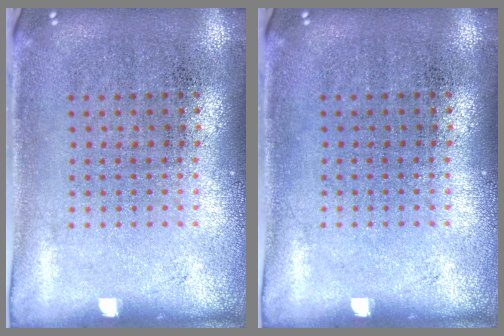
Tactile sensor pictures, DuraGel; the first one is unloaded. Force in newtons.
{"total": 0.0}